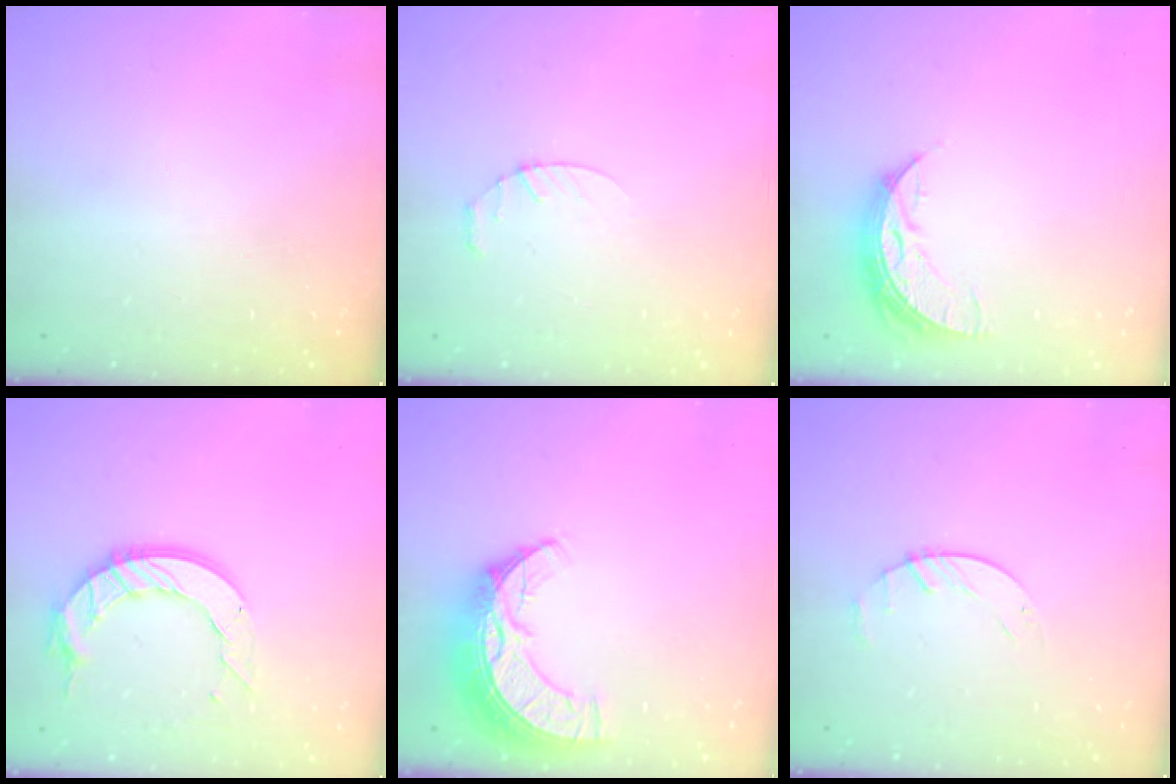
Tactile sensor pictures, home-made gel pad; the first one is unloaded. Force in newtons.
{"total": 2.8, "press": 2.8, "slide": 0.4}
{"total": 8.1, "press": 8.0, "slide": 0.6}
{"total": 12.5, "press": 12.4, "slide": 0.9}
{"total": 13.4, "press": 13.3, "slide": 0.9}
{"total": 2.2, "press": 2.2, "slide": 0.4}